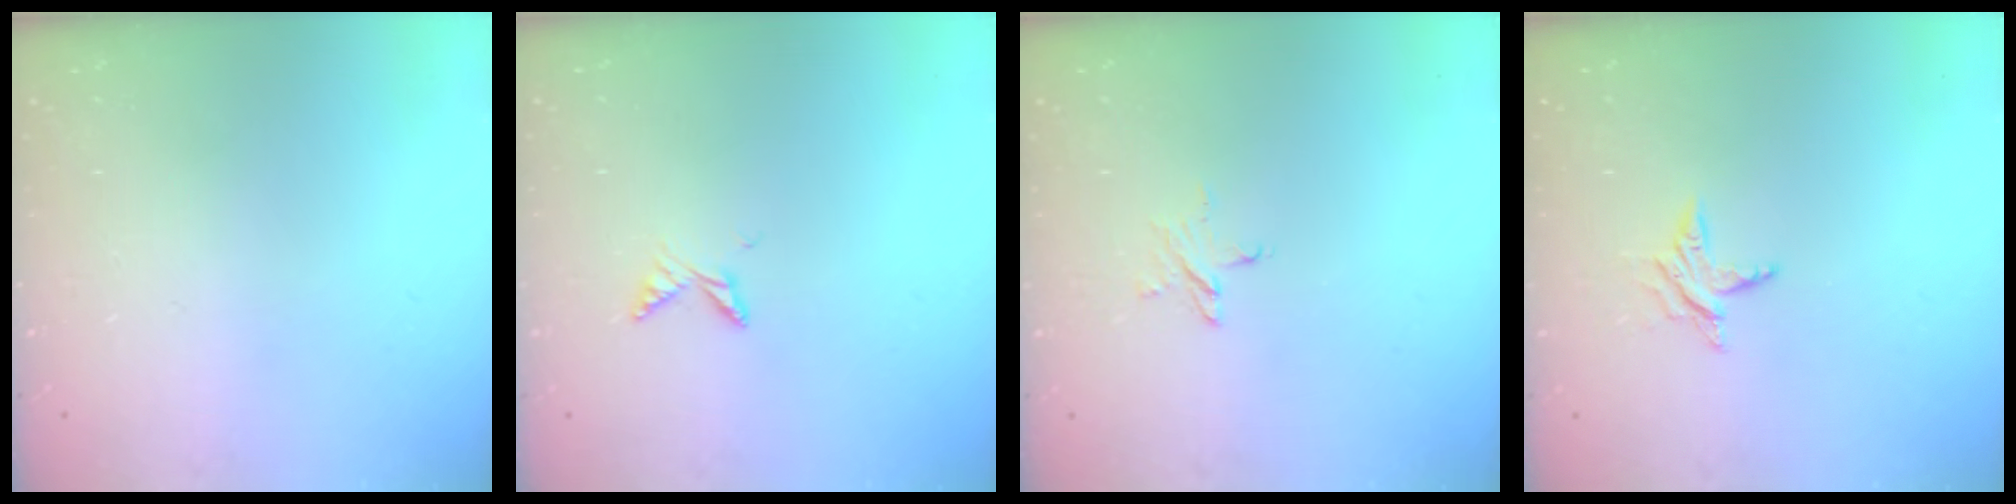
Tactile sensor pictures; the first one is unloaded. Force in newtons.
{"total": 5.2, "press": 5.2, "slide": 0.6}
{"total": 4.1, "press": 4.1, "slide": 0.4}
{"total": 5.5, "press": 5.5, "slide": 0.5}